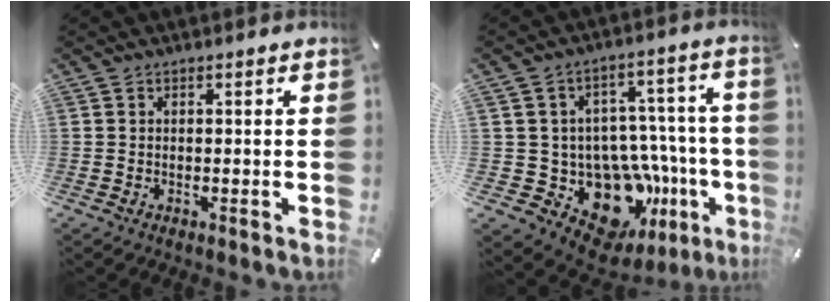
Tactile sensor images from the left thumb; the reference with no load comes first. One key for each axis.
{"total": 17.6, "fx": -7.1, "fy": 12.7, "fz": 9.9, "tx": -0.134, "ty": 0.026, "tz": -0.082}